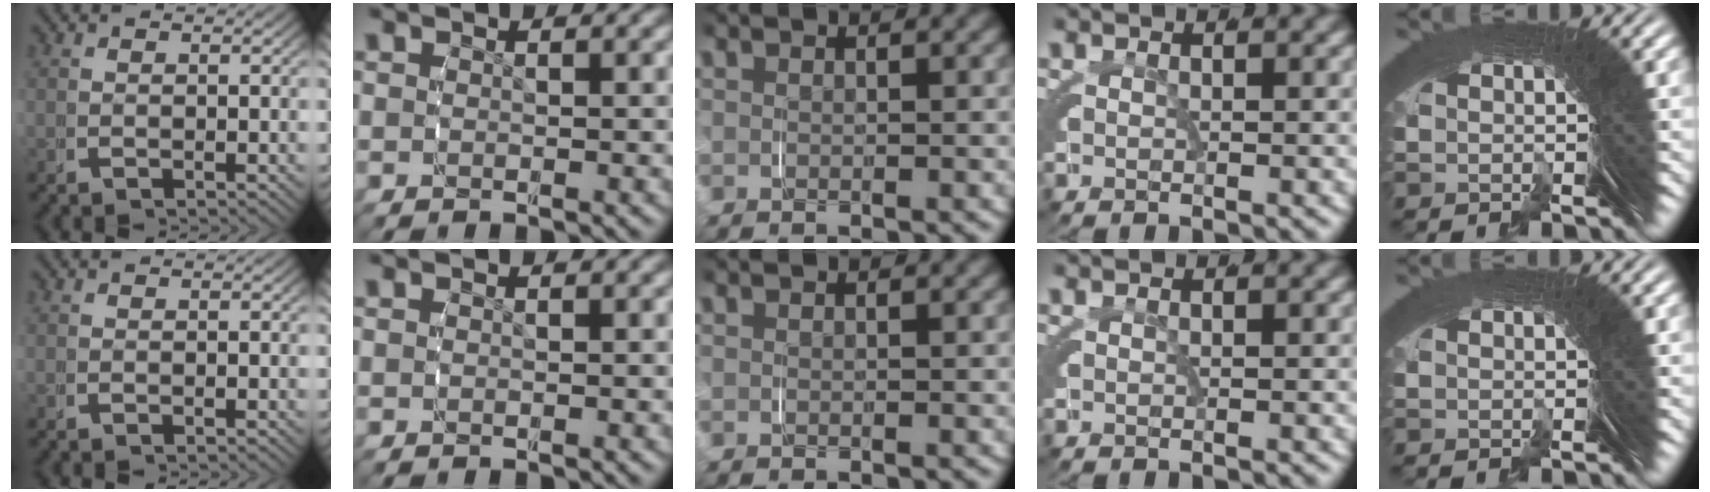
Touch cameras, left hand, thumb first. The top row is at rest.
{}